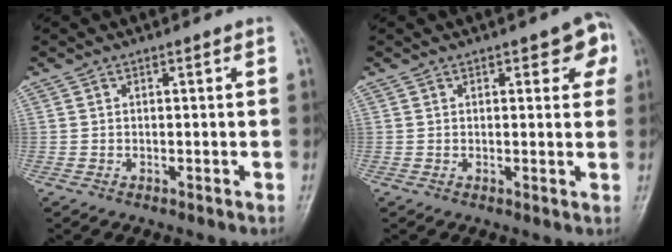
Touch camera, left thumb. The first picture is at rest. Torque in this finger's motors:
{"motor_torque": [0.08, 0.14, 0.09, 0.16, 0.04]}